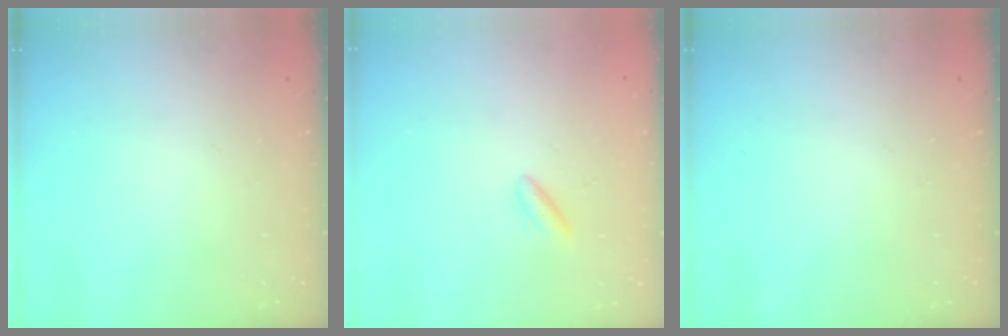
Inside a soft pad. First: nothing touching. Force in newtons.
{"total": 2.5, "press": 2.2, "slide": 1.2}
{"total": 0.0}